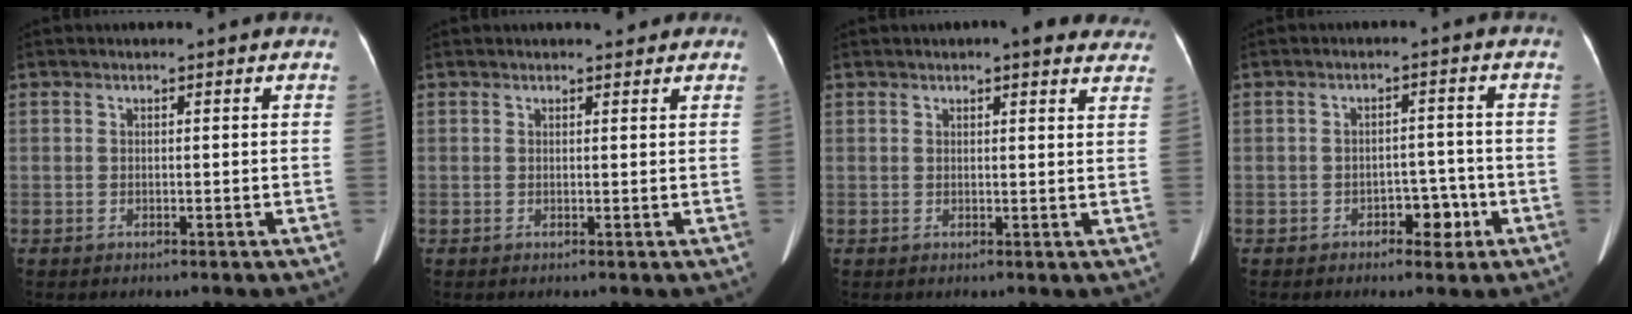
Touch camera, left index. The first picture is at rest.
{"total": 2.2, "force": [1.8, 0.8, 0.8], "torque": [-0.005, 0.006, 0.022]}
{"total": 7.4, "force": [6.2, 1.8, 3.7], "torque": [-0.028, 0.007, 0.060]}
{"total": 3.8, "force": [-2.0, 2.2, 2.4], "torque": [-0.025, 0.012, -0.025]}